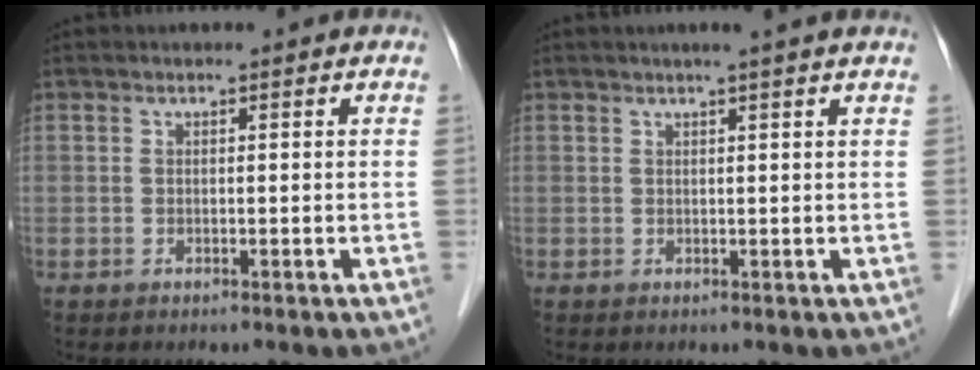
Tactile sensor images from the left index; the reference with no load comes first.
{"total": 2.9, "force": [2.3, -0.7, 1.6], "torque": [-0.021, 0.009, 0.030]}